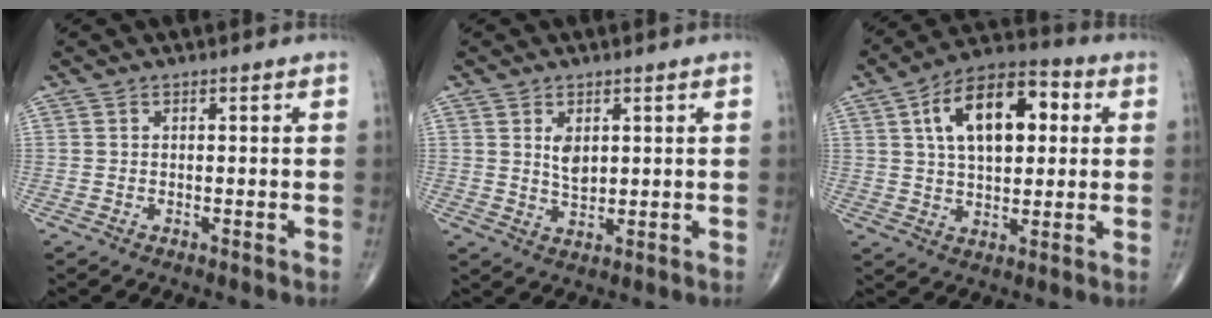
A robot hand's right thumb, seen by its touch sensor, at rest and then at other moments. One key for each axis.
{"total": 3.8, "fx": 1.3, "fy": 2.2, "fz": 2.8, "tx": -0.040, "ty": -0.015, "tz": 0.028}
{"total": 16.3, "fx": 4.2, "fy": 8.8, "fz": 13.1, "tx": -0.194, "ty": 0.015, "tz": 0.062}